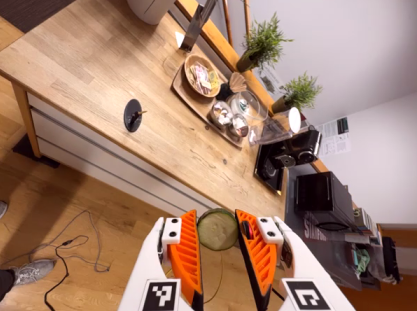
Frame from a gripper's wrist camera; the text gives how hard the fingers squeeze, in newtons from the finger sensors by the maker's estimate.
{"total": 8.4, "left": 9.1, "right": 7.7}